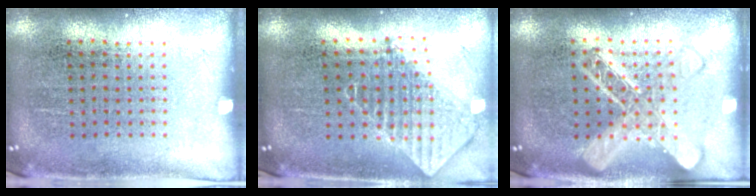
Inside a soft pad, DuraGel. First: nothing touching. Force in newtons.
{"total": 2.0, "press": 1.6, "slide": 1.2}
{"total": 3.1, "press": 3.1, "slide": 0.5}